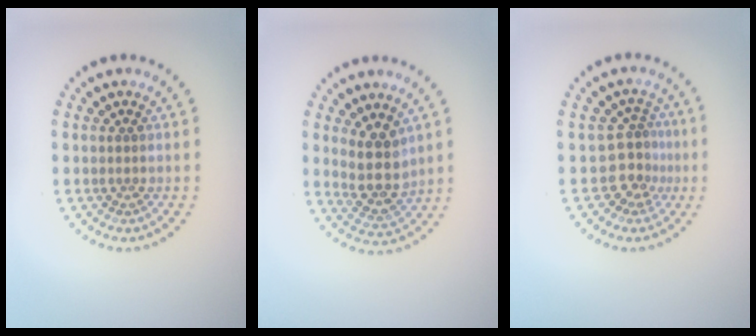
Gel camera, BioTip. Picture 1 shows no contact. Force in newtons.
{"total": 3.7, "press": 3.1, "slide": 2.0}
{"total": 2.8, "press": 1.9, "slide": 2.1}